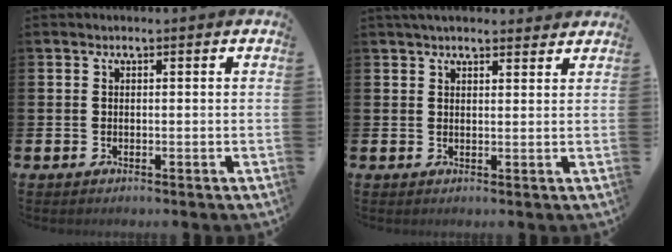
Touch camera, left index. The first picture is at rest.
{"total": 2.9, "force": [2.7, 0.6, 0.6], "torque": [-0.014, -0.009, 0.049]}